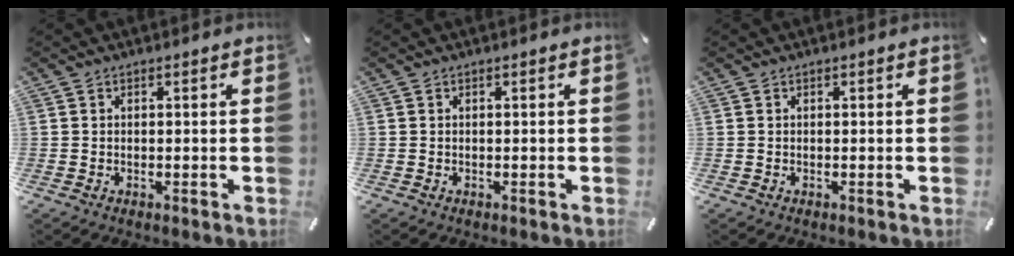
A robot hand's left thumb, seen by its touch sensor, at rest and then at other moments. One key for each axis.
{"total": 0.0}
{"total": 0.0}